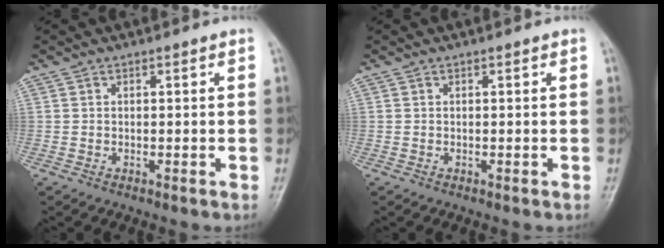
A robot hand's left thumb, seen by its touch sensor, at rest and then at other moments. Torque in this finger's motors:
{"motor_torque": [-0.11, 0.11, 0.00, 0.00, 0.00]}